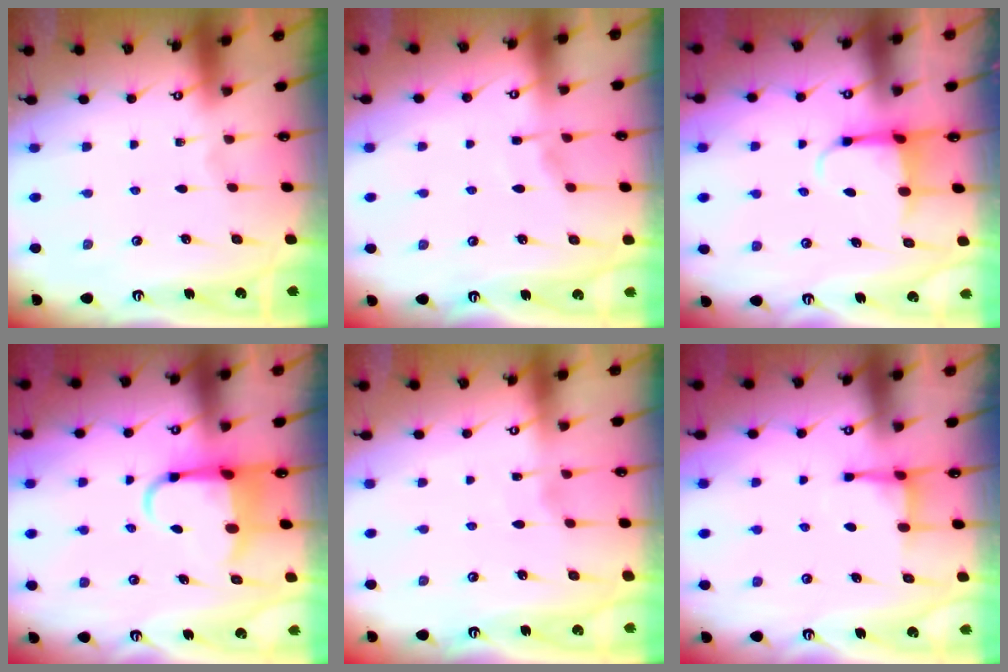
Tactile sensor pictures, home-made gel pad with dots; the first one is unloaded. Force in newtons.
{"total": 3.9, "press": 3.9, "slide": 0.6}
{"total": 4.0, "press": 3.9, "slide": 1.0}
{"total": 6.3, "press": 6.2, "slide": 1.4}
{"total": 2.1, "press": 2.1, "slide": 0.4}
{"total": 3.1, "press": 3.1, "slide": 0.6}